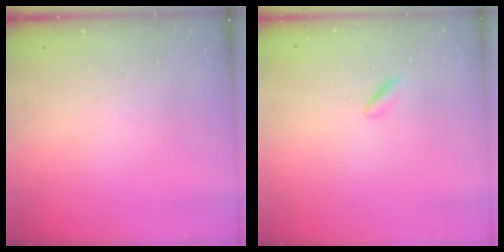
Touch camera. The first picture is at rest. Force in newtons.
{"total": 0.0}